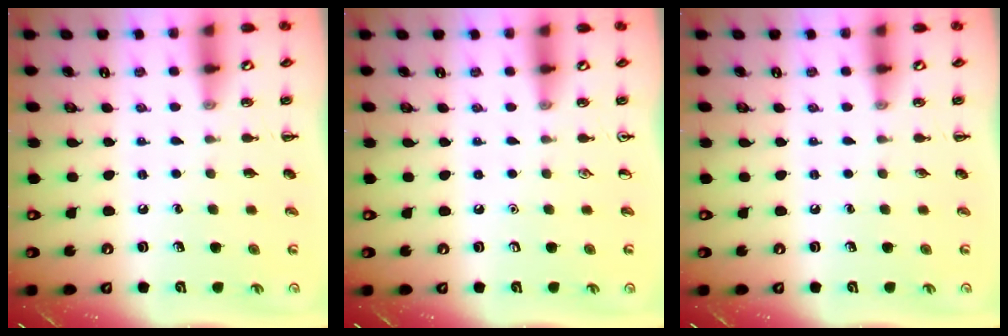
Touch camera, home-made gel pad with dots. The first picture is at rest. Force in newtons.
{"total": 0.0}
{"total": 0.0}